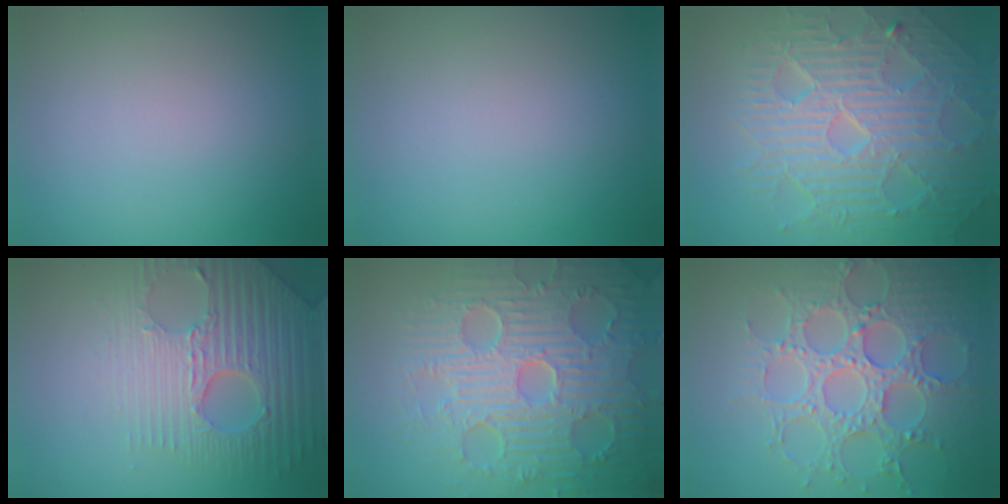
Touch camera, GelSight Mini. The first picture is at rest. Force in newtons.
{"total": 0.0}
{"total": 10.3, "press": 6.7, "slide": 7.8}
{"total": 7.3, "press": 5.4, "slide": 4.9}
{"total": 9.4, "press": 6.8, "slide": 6.4}
{"total": 7.5, "press": 6.0, "slide": 4.4}